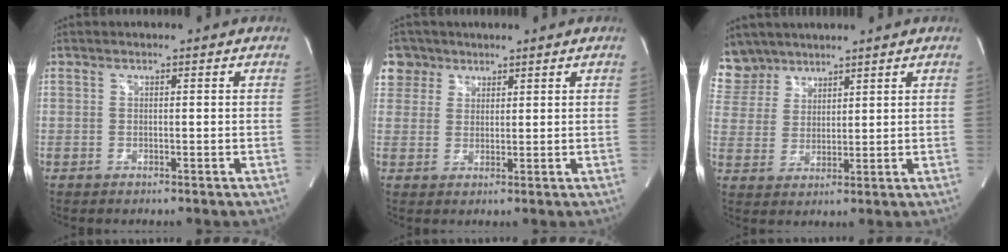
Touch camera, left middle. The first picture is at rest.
{"total": 5.2, "force": [3.2, 4.1, 0.1], "torque": [0.002, 0.012, 0.064]}
{"total": 7.9, "force": [6.8, 4.0, 0.0], "torque": [-0.004, 0.010, 0.145]}